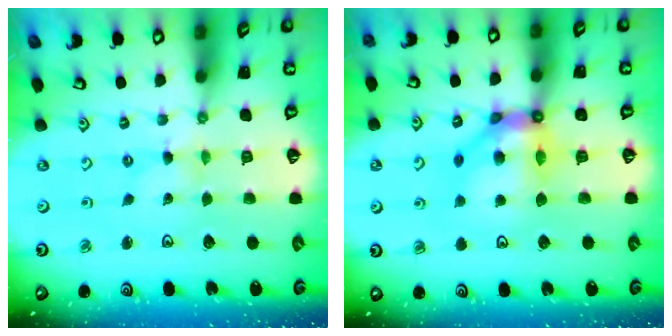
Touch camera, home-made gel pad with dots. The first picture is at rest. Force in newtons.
{"total": 11.7, "press": 11.4, "slide": 2.5}